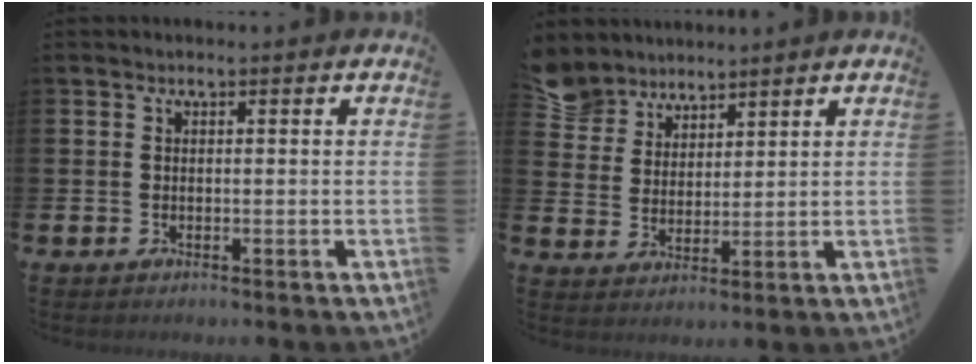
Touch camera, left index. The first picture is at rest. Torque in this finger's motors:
{"motor_torque": [1.04, -1.09, 0.22, 0.03]}